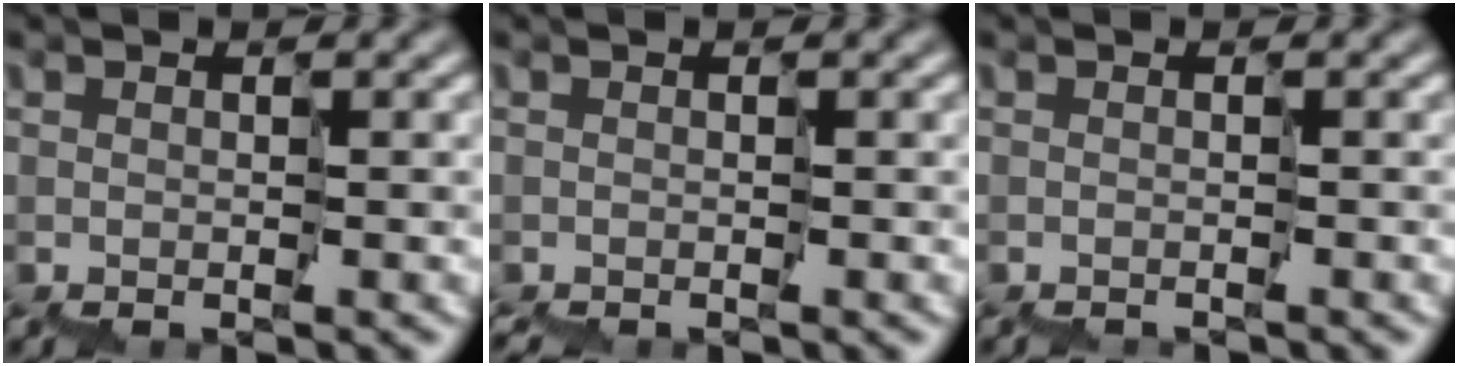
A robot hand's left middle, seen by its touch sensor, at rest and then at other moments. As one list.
[{"total": 1.2, "force": [-1.2, 0.1, 0.1], "torque": [0.001, -0.004, -0.019]}, {"total": 1.1, "force": [-1.1, 0.0, -0.2], "torque": [0.009, 0.000, -0.020]}]